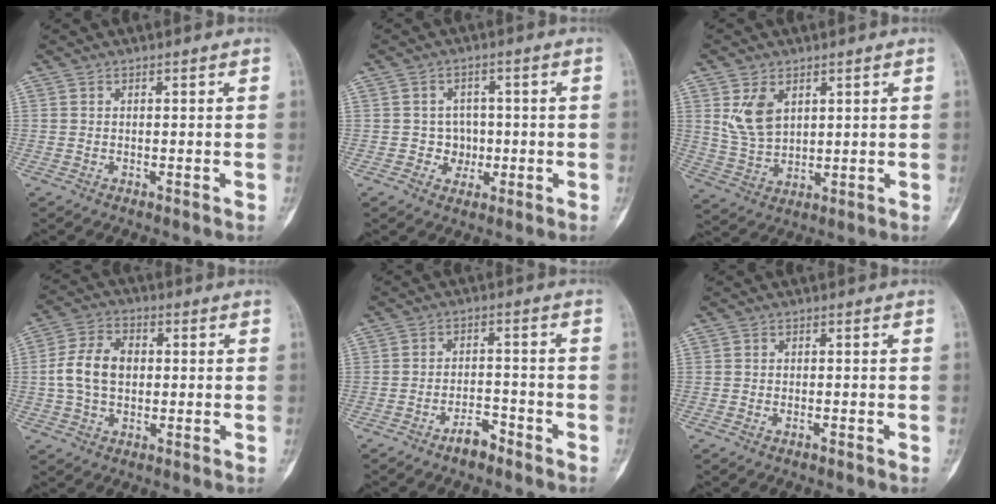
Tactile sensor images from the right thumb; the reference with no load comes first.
{"total": 4.0, "force": [-0.6, 3.9, 1.0], "torque": [0.021, 0.012, -0.011]}
{"total": 7.5, "force": [2.9, 4.7, 5.0], "torque": [-0.079, -0.014, 0.068]}
{"total": 9.0, "force": [0.1, 6.2, 6.5], "torque": [-0.117, 0.019, -0.004]}
{"total": 4.0, "force": [-3.0, 1.6, 2.1], "torque": [-0.027, 0.026, -0.053]}
{"total": 0.7, "force": [-0.4, 0.3, 0.5], "torque": [-0.012, 0.008, -0.006]}